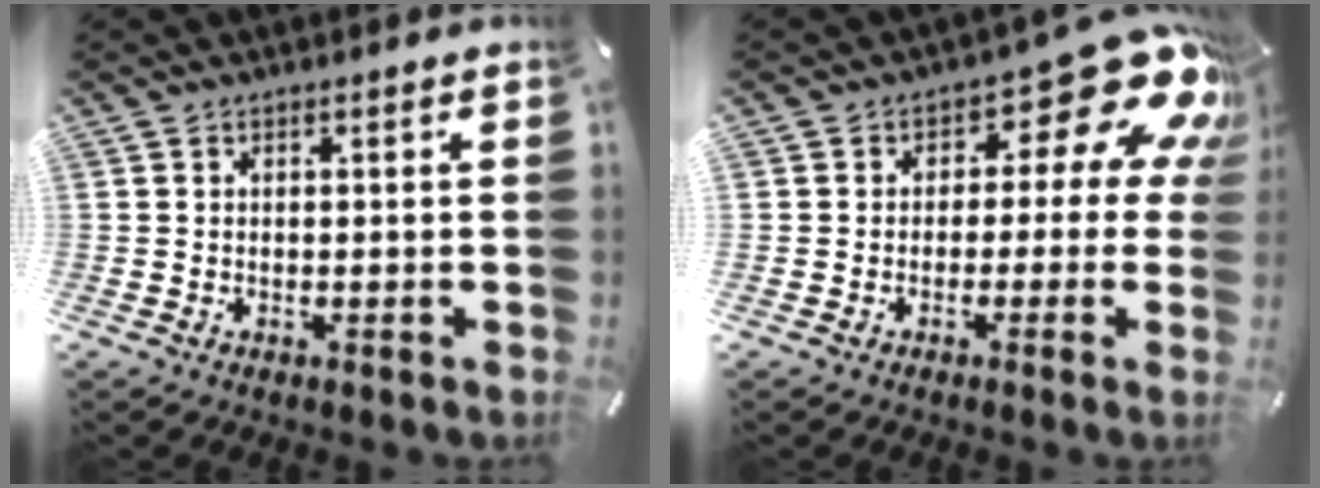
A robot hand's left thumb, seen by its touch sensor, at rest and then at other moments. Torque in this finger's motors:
{"motor_torque": [0.35, 0.32, 0.45, 0.18, -0.12]}